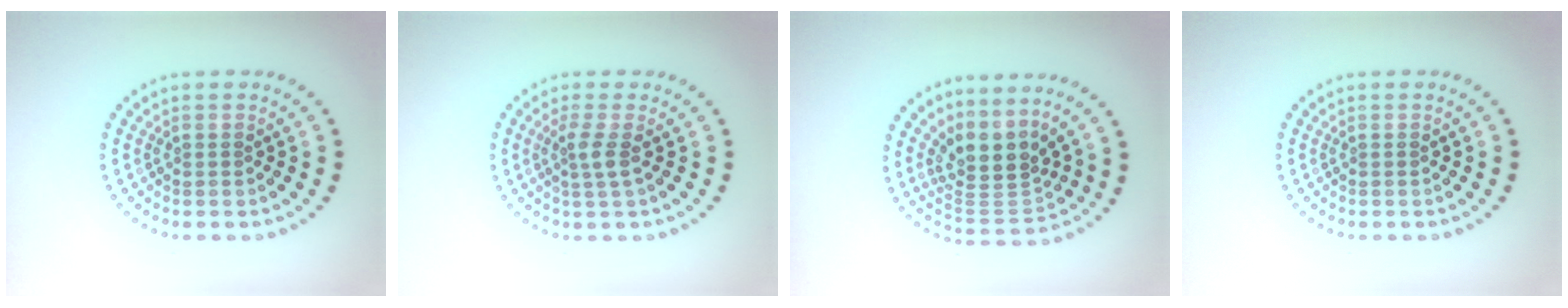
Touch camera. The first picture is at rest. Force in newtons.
{"total": 1.9, "press": 1.4, "slide": 1.2}
{"total": 4.0, "press": 3.0, "slide": 2.7}
{"total": 0.0}